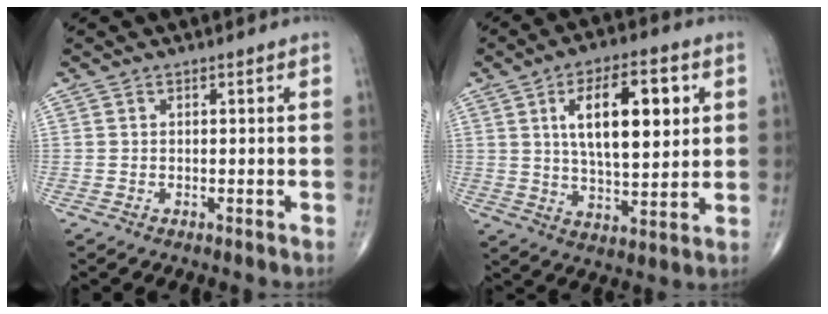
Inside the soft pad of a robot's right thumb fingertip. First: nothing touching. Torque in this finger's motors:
{"motor_torque": [1.45, 3.40, 1.72, 0.58, 0.15]}